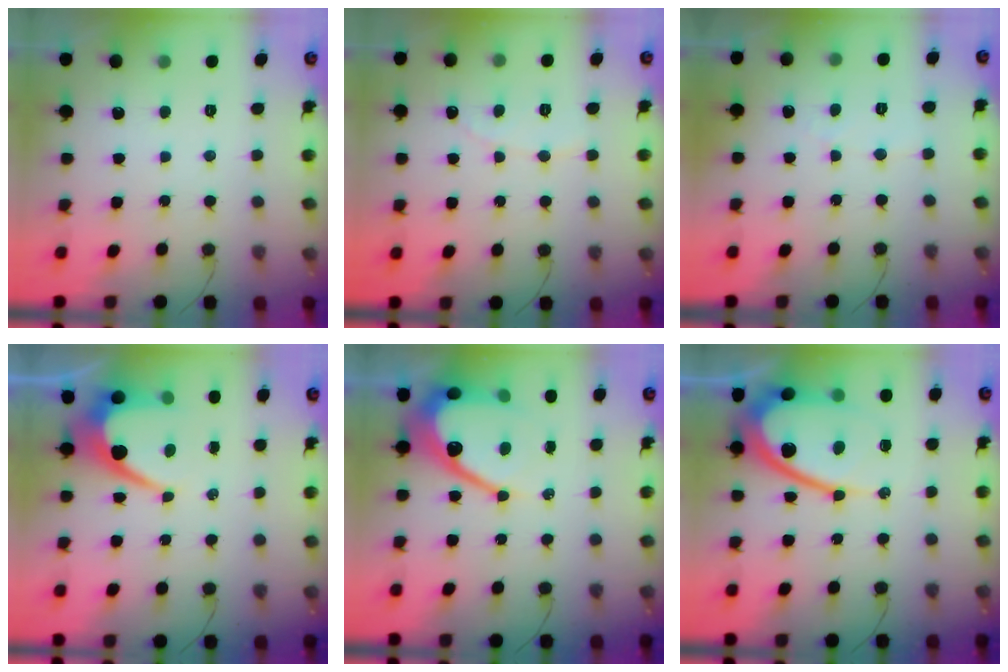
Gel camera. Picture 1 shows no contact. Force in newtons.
{"total": 2.9, "press": 2.9, "slide": 0.3}
{"total": 2.4, "press": 2.4, "slide": 0.2}
{"total": 8.4, "press": 8.4, "slide": 0.7}
{"total": 13.6, "press": 13.5, "slide": 1.1}
{"total": 16.6, "press": 16.5, "slide": 1.5}